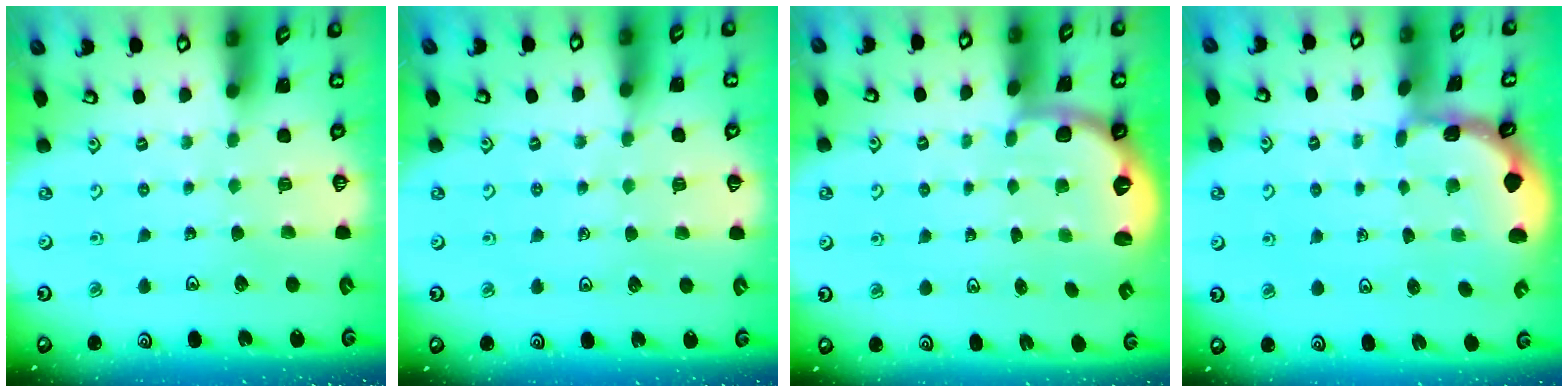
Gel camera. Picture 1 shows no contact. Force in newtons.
{"total": 5.2, "press": 5.0, "slide": 1.3}
{"total": 2.8, "press": 2.0, "slide": 2.0}
{"total": 1.5, "press": 1.5, "slide": 0.1}